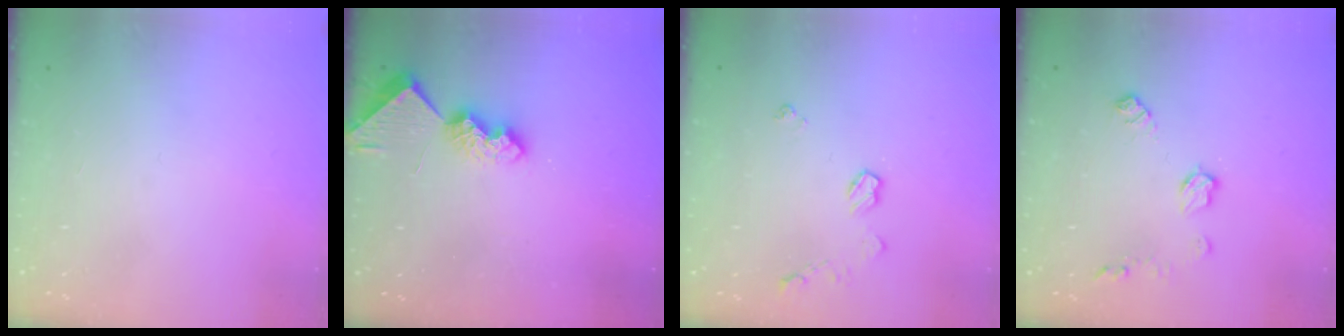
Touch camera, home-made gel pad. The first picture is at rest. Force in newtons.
{"total": 7.9, "press": 7.8, "slide": 0.5}
{"total": 5.5, "press": 5.4, "slide": 0.6}
{"total": 7.1, "press": 7.1, "slide": 0.3}